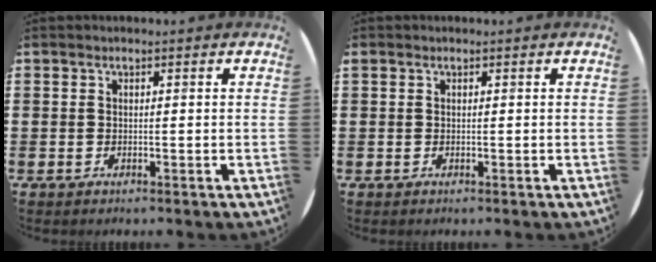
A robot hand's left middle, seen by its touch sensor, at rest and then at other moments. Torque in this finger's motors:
{"motor_torque": [0.35, -0.28, 0.11, 0.03]}